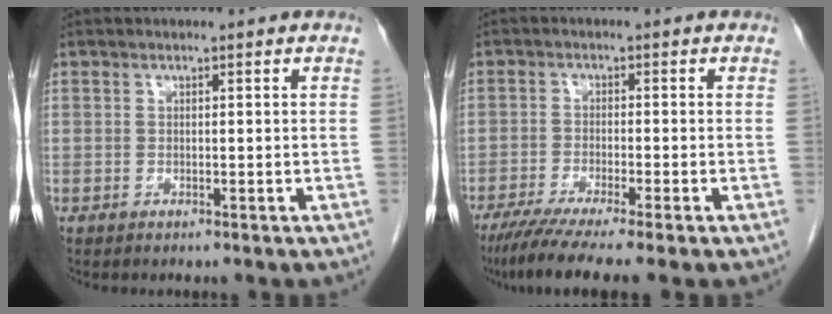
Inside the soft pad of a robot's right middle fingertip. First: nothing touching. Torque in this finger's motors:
{"motor_torque": [1.10, -1.04, 0.16, 0.05]}